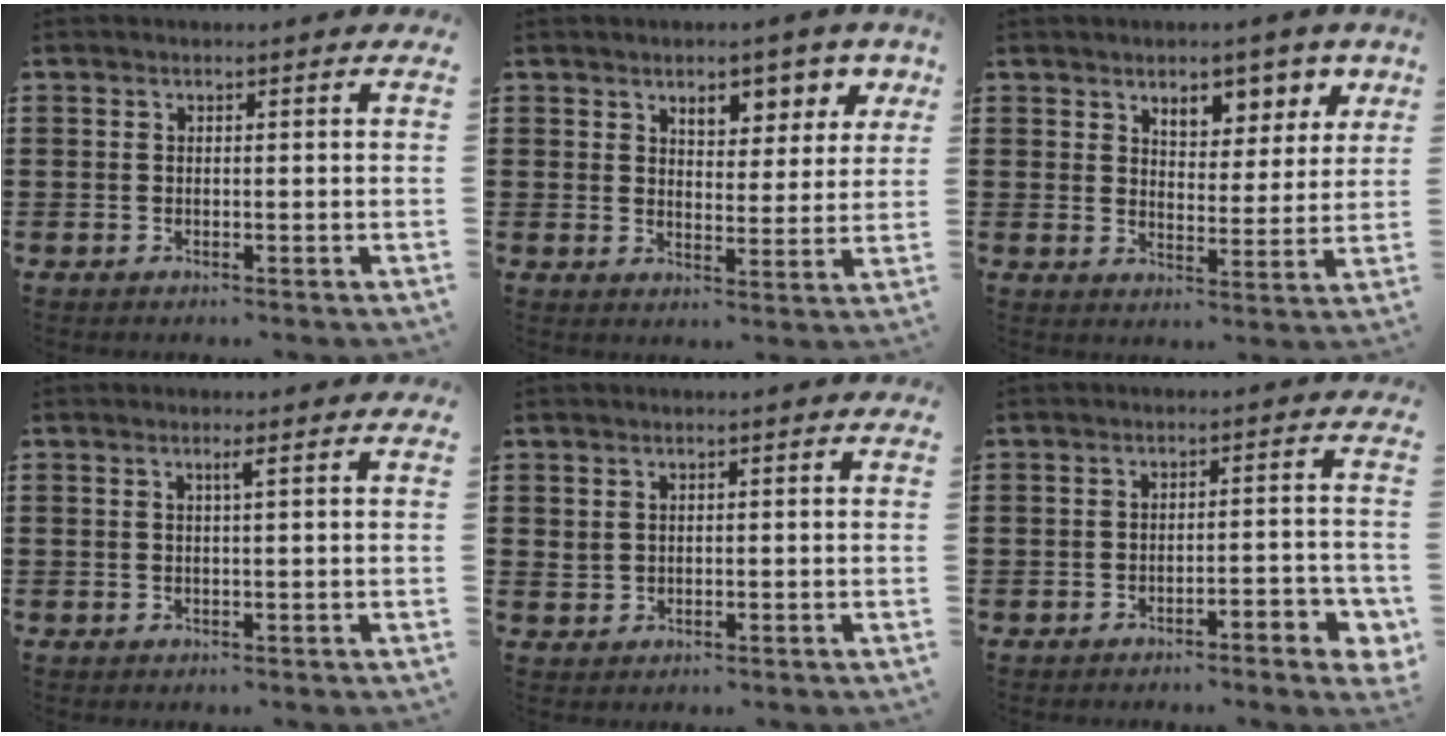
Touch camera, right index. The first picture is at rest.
{"total": 5.4, "force": [3.8, 2.9, 2.5], "torque": [-0.043, -0.009, 0.061]}
{"total": 5.9, "force": [4.3, 3.3, 2.4], "torque": [-0.045, -0.012, 0.071]}
{"total": 1.1, "force": [0.4, -0.2, 1.0], "torque": [-0.019, -0.002, 0.006]}
{"total": 1.3, "force": [0.9, 0.8, 0.3], "torque": [-0.008, 0.004, 0.017]}
{"total": 3.3, "force": [-2.5, 0.4, 2.1], "torque": [-0.035, 0.001, -0.047]}